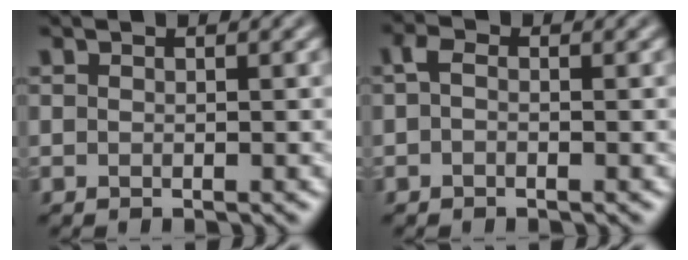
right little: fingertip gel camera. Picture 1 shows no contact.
{"total": 1.3, "force": [-0.1, 0.8, 1.0], "torque": [-0.027, 0.008, -0.008]}